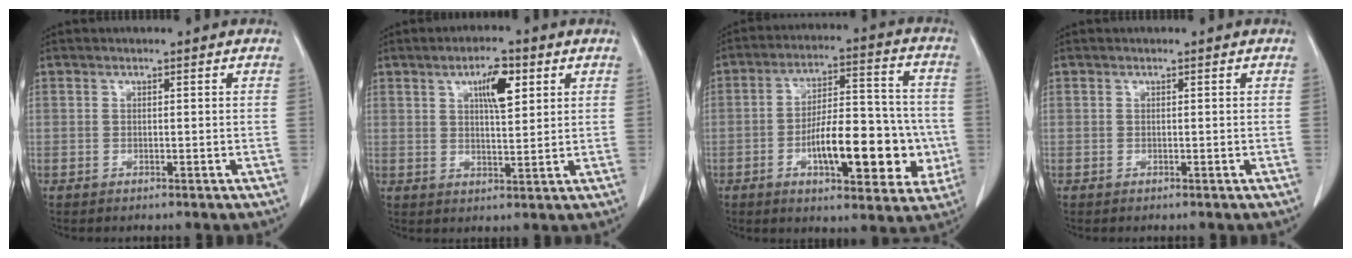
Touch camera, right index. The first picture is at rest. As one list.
[{"total": 6.1, "force": [2.7, 1.7, 5.2], "torque": [-0.088, 0.003, 0.044]}, {"total": 16.4, "force": [-4.1, 6.0, 14.7], "torque": [-0.214, 0.024, -0.057]}, {"total": 0.0}]